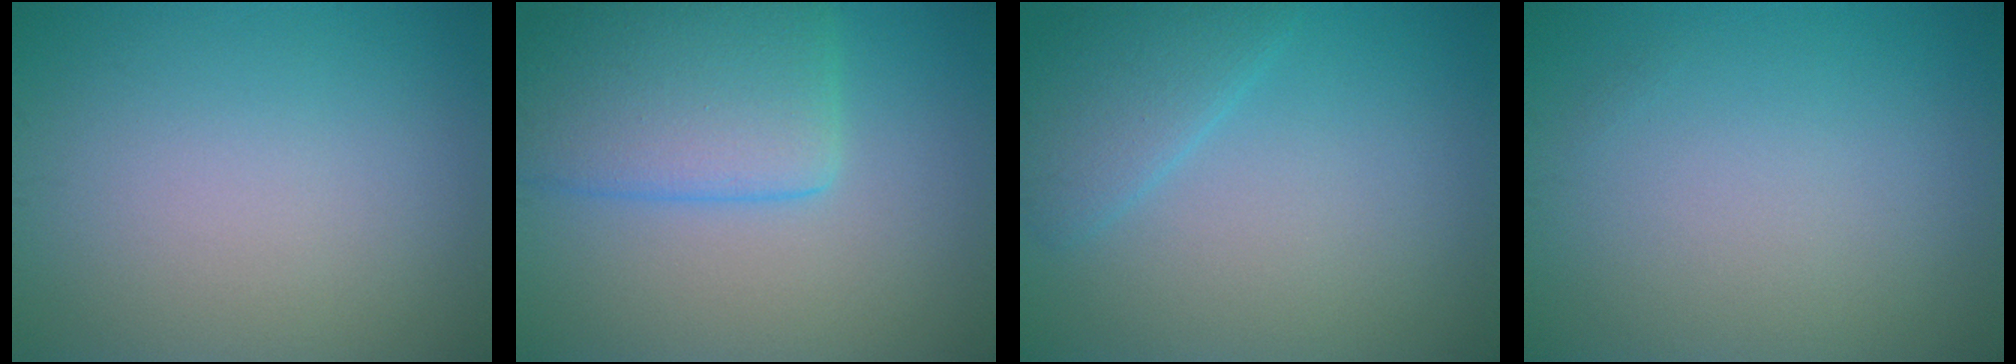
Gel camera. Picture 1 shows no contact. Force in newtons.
{"total": 6.4, "press": 6.4, "slide": 0.3}
{"total": 2.8, "press": 2.8, "slide": 0.1}
{"total": 0.0}